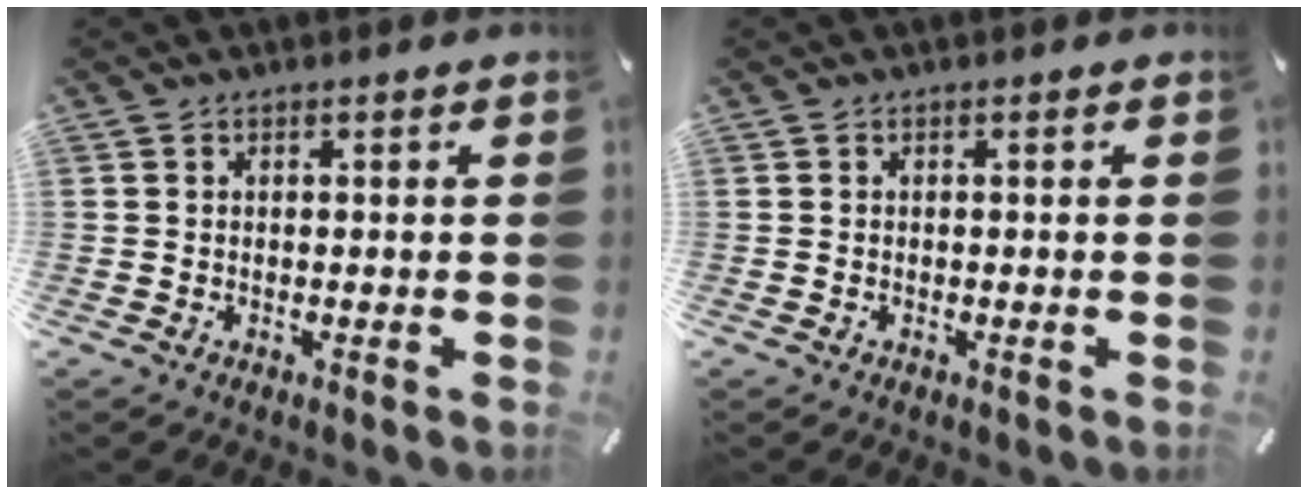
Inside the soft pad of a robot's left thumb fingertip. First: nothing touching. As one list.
[{"total": 0.0}]